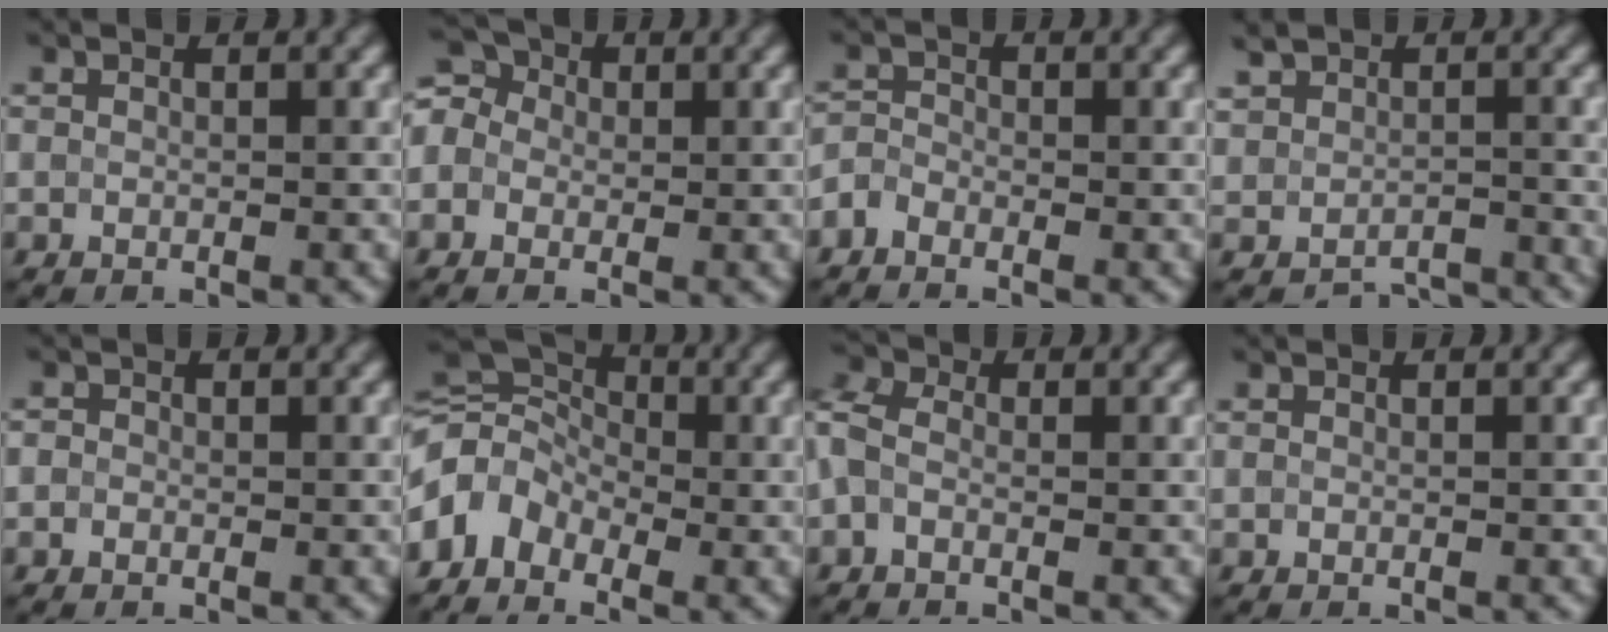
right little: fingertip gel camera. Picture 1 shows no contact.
{"total": 5.0, "force": [0.7, 4.1, 2.8], "torque": [-0.051, 0.035, -0.025]}
{"total": 1.8, "force": [-1.4, 0.8, 0.7], "torque": [-0.016, 0.006, -0.033]}
{"total": 3.4, "force": [-1.8, 2.7, 1.0], "torque": [-0.001, -0.010, -0.031]}
{"total": 0.6, "force": [0.0, 0.5, 0.3], "torque": [-0.008, 0.001, -0.011]}
{"total": 6.1, "force": [-2.4, 4.1, 3.7], "torque": [-0.067, 0.015, -0.068]}
{"total": 3.6, "force": [-0.1, 2.7, 2.4], "torque": [-0.061, 0.018, -0.031]}
{"total": 0.0}